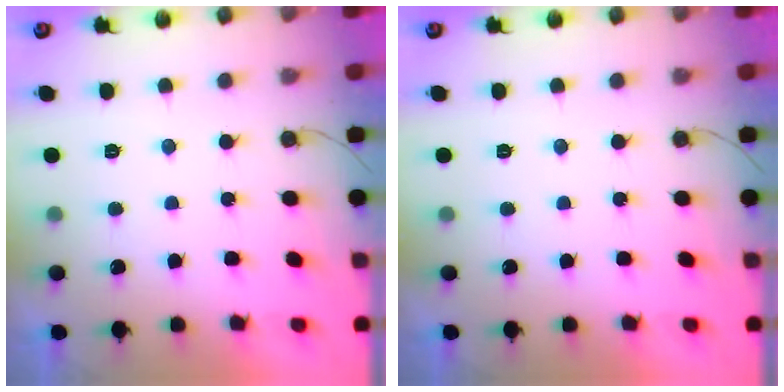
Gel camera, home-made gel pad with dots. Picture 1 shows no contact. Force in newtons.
{"total": 0.0}